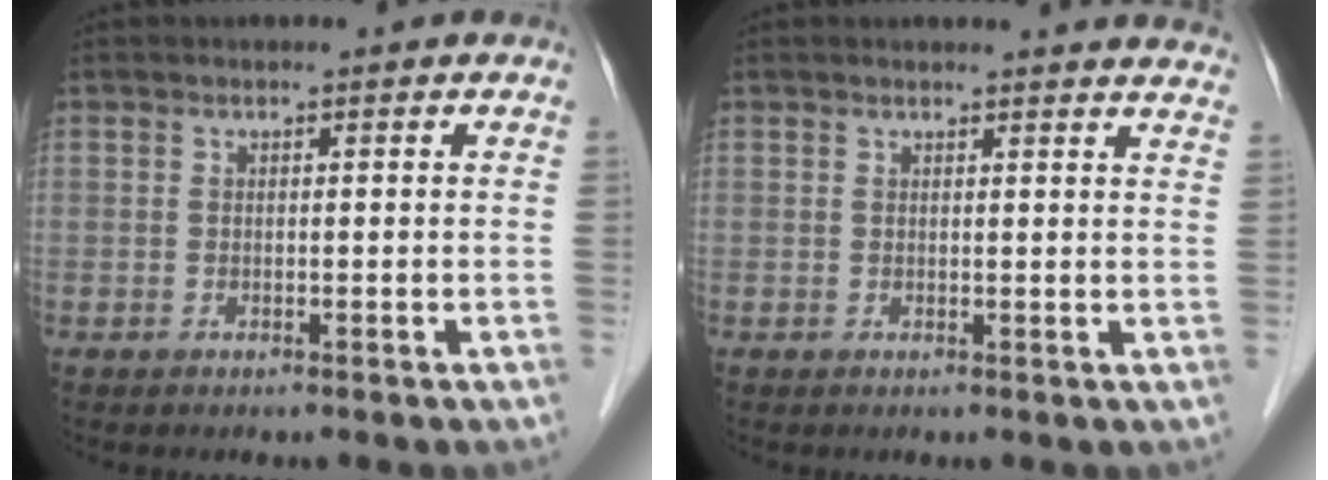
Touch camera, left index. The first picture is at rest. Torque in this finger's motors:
{"motor_torque": [0.21, -0.31, 0.08, 0.01]}